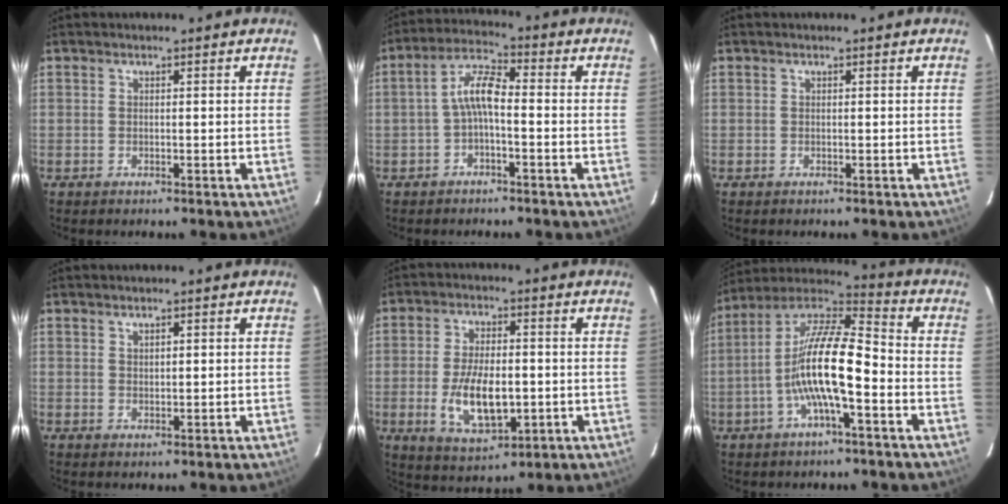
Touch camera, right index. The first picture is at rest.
{"total": 5.7, "force": [-1.5, 1.7, 5.2], "torque": [-0.113, 0.020, -0.031]}
{"total": 0.0}
{"total": 1.4, "force": [0.7, 0.7, 0.9], "torque": [-0.014, 0.003, 0.014]}
{"total": 11.3, "force": [-2.1, 5.2, 9.7], "torque": [-0.193, -0.012, -0.028]}
{"total": 14.7, "force": [-3.9, 3.3, 13.8], "torque": [-0.262, 0.004, -0.083]}